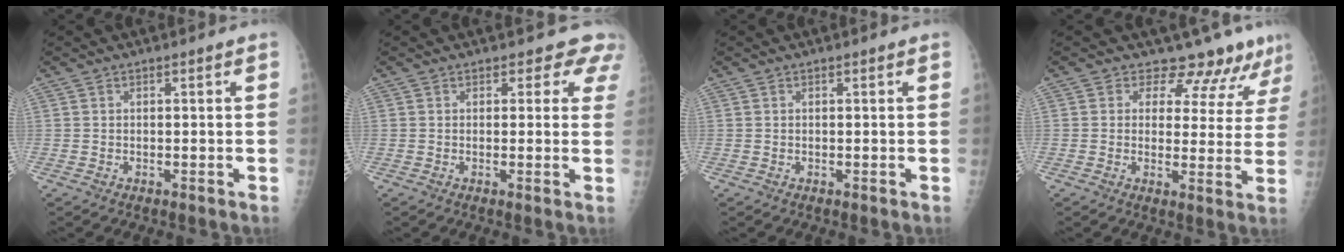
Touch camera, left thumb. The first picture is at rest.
{"total": 4.4, "force": [3.7, 2.4, -0.1], "torque": [0.040, -0.018, 0.016]}
{"total": 0.0}
{"total": 10.2, "force": [9.2, 4.0, 1.3], "torque": [0.027, -0.053, 0.093]}